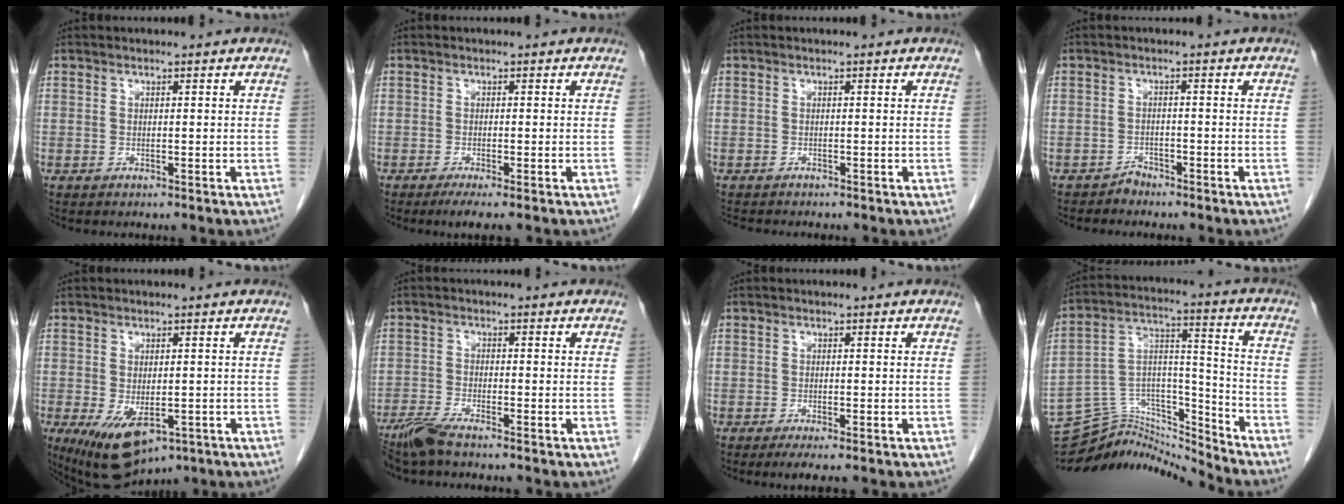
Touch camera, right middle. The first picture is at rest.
{"total": 3.0, "force": [-2.1, 0.1, 2.2], "torque": [-0.031, -0.009, -0.033]}
{"total": 3.5, "force": [-3.2, 0.7, 1.3], "torque": [-0.019, -0.007, -0.045]}
{"total": 1.5, "force": [-1.4, 0.4, -0.3], "torque": [0.009, 0.001, -0.026]}
{"total": 9.3, "force": [-4.4, 4.6, 6.8], "torque": [-0.111, -0.020, -0.058]}
{"total": 4.4, "force": [-3.6, 0.1, 2.4], "torque": [-0.056, -0.014, -0.076]}
{"total": 2.5, "force": [-1.8, 0.0, 1.7], "torque": [-0.024, -0.006, -0.028]}
{"total": 14.4, "force": [-14.4, 0.6, 0.4], "torque": [-0.008, 0.057, -0.256]}